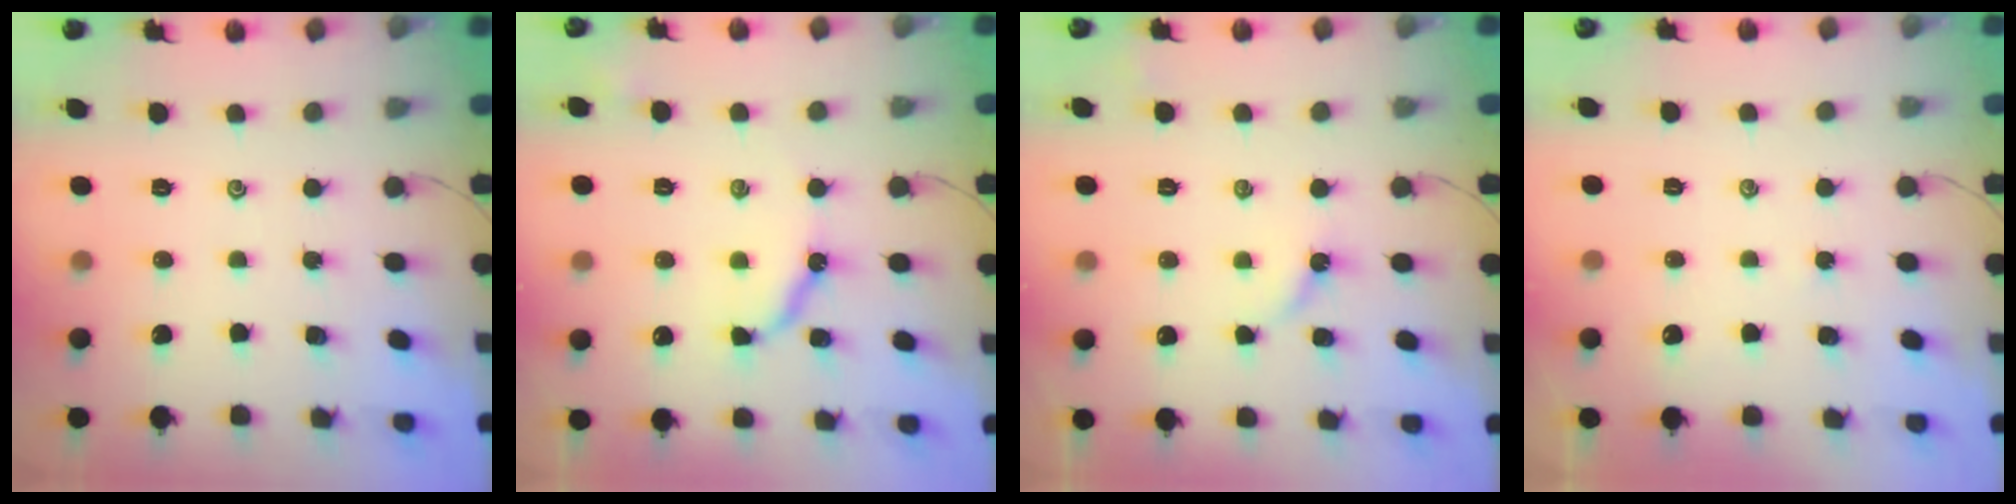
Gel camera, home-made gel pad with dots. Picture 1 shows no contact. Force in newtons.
{"total": 8.5, "press": 8.5, "slide": 0.6}
{"total": 3.3, "press": 3.2, "slide": 0.5}
{"total": 1.7, "press": 1.6, "slide": 0.4}